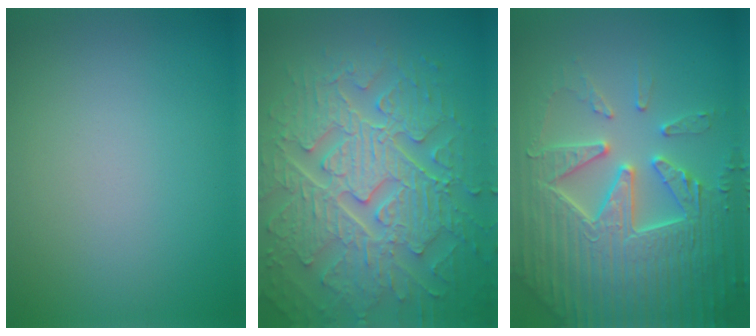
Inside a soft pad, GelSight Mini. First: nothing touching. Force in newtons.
{"total": 9.2, "press": 6.7, "slide": 6.3}
{"total": 7.7, "press": 7.6, "slide": 1.5}